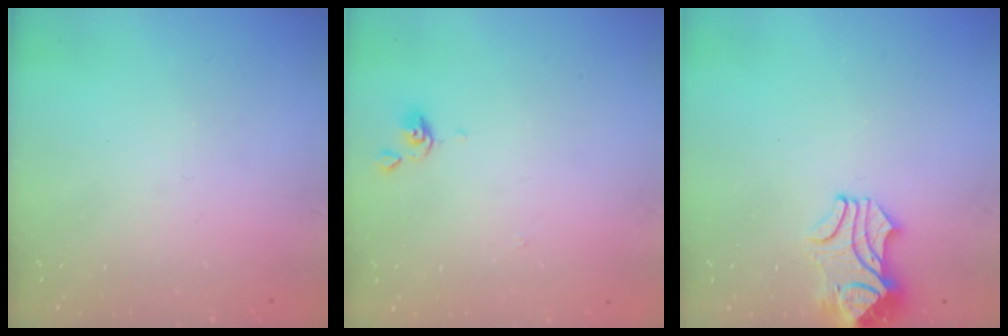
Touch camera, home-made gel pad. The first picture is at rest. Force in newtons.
{"total": 0.0}
{"total": 2.3, "press": 2.1, "slide": 1.0}